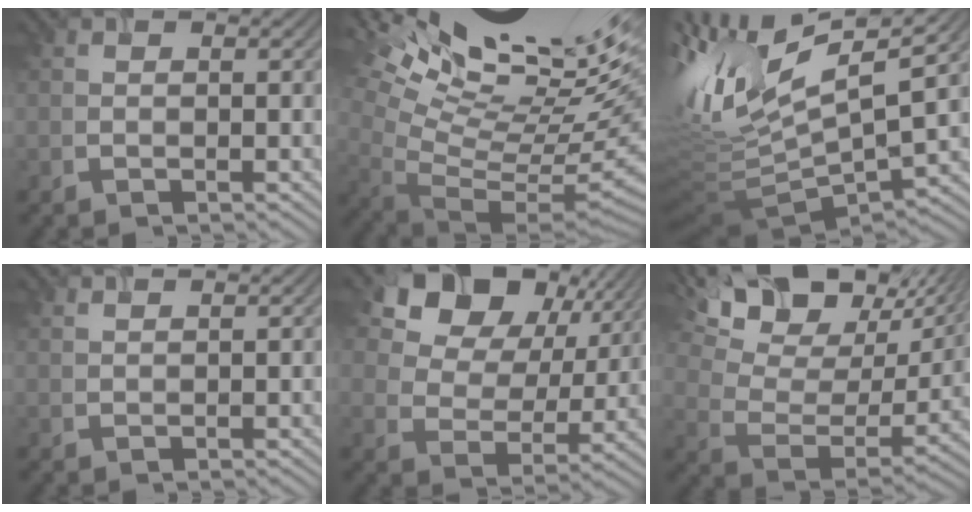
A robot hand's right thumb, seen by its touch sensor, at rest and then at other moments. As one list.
[{"total": 17.4, "force": [10.9, 5.8, 12.2], "torque": [-0.193, 0.033, 0.212]}, {"total": 14.2, "force": [3.4, 4.7, 13.0], "torque": [-0.304, 0.006, 0.080]}, {"total": 1.8, "force": [1.8, -0.3, -0.1], "torque": [-0.012, 0.006, 0.038]}, {"total": 15.4, "force": [9.0, 9.8, 7.8], "torque": [-0.168, 0.038, 0.150]}, {"total": 19.2, "force": [12.9, 9.2, 10.9], "torque": [-0.238, 0.039, 0.189]}]